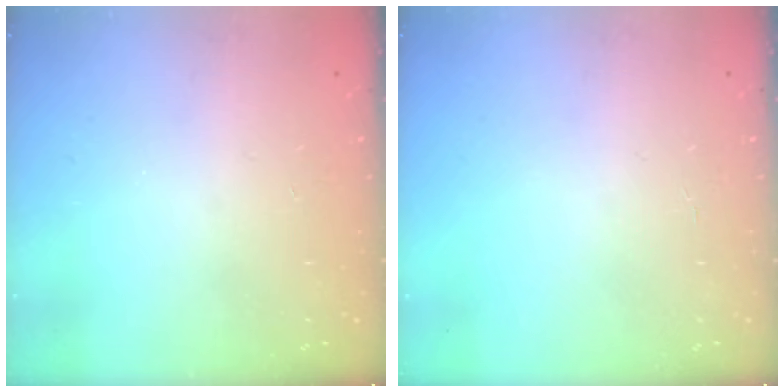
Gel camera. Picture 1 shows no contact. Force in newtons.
{"total": 2.5, "press": 2.5, "slide": 0.3}